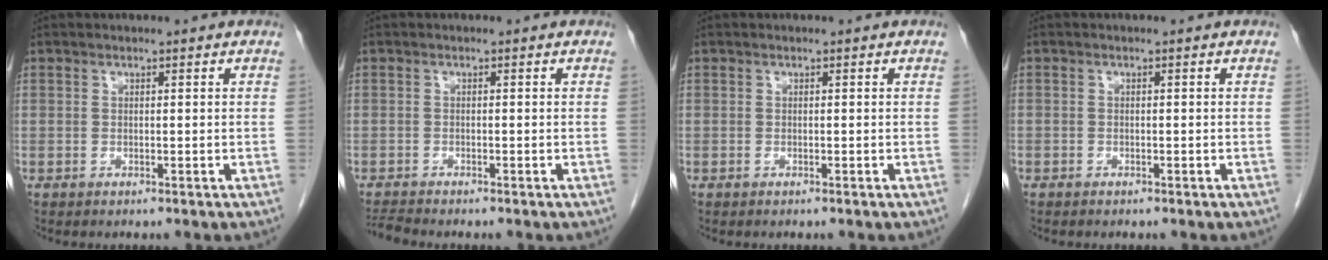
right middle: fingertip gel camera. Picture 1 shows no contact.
{"total": 2.0, "force": [-1.9, -0.5, 0.2], "torque": [-0.013, -0.014, -0.037]}
{"total": 0.0}
{"total": 0.6, "force": [-0.5, 0.4, 0.0], "torque": [-0.006, 0.002, -0.008]}